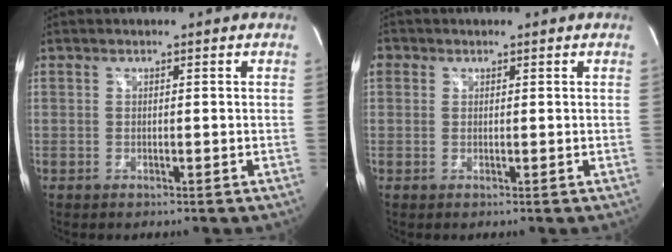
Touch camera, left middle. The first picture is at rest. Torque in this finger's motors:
{"motor_torque": [0.38, -0.26, 0.38, 0.06]}